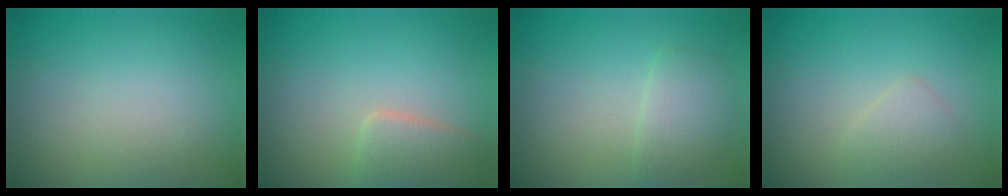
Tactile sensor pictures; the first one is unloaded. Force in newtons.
{"total": 2.6, "press": 2.5, "slide": 0.3}
{"total": 2.3, "press": 2.3, "slide": 0.0}
{"total": 1.6, "press": 1.6, "slide": 0.0}